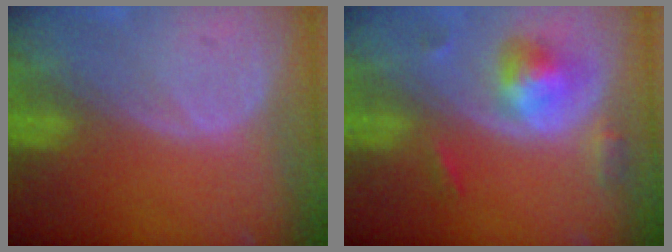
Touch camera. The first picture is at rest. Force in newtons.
{"total": 5.5, "press": 5.3, "slide": 1.7}